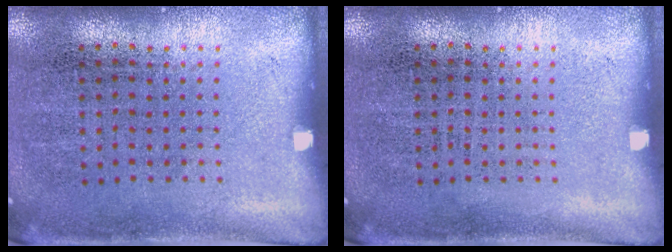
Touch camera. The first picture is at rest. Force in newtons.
{"total": 0.0}